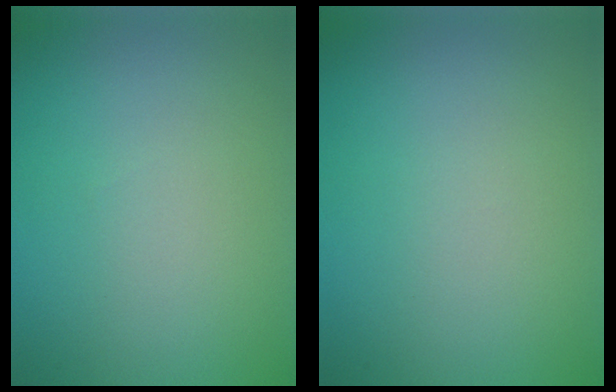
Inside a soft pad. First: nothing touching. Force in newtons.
{"total": 0.0}